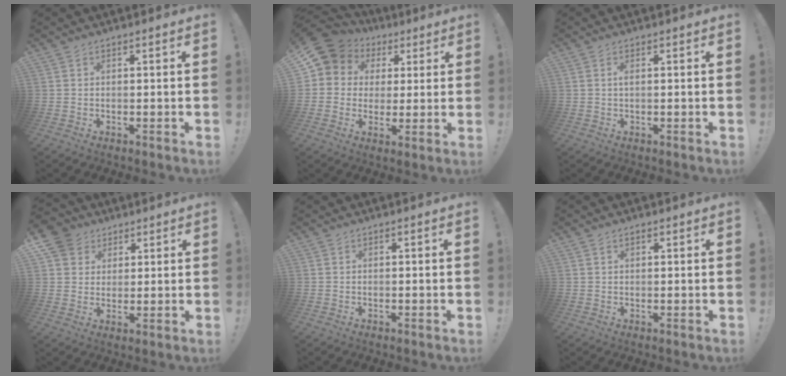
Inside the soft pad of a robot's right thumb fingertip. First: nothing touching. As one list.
[{"total": 9.0, "force": [3.5, 7.9, 2.4], "torque": [-0.035, -0.017, 0.073]}, {"total": 0.9, "force": [0.0, 0.1, 0.9], "torque": [-0.020, 0.001, 0.000]}, {"total": 7.7, "force": [4.2, 6.3, 1.3], "torque": [-0.024, -0.021, 0.086]}, {"total": 0.0}, {"total": 0.9, "force": [0.7, 0.5, 0.3], "torque": [0.002, -0.003, 0.012]}]